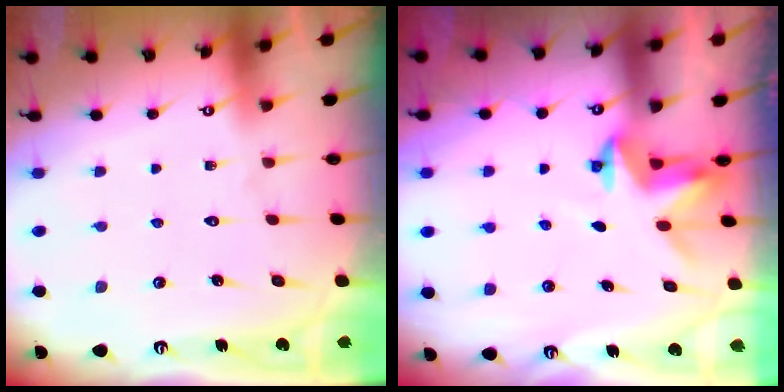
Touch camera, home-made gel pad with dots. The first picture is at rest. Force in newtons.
{"total": 3.1, "press": 3.1, "slide": 0.2}